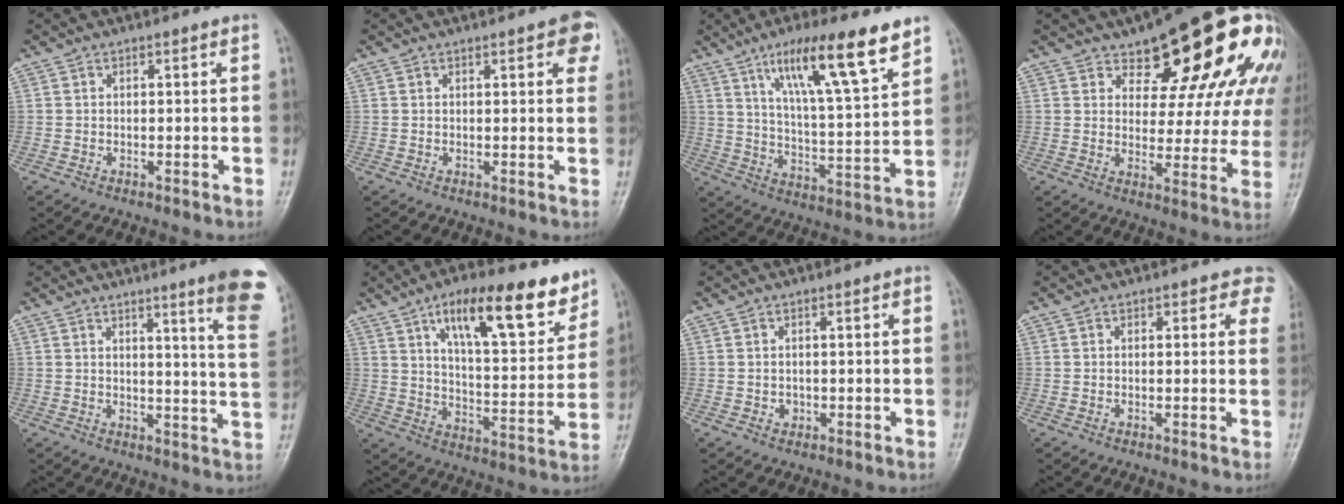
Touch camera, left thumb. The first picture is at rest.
{"total": 4.7, "force": [2.2, 1.6, 3.8], "torque": [-0.029, -0.003, 0.018]}
{"total": 16.7, "force": [10.3, 2.7, 12.9], "torque": [-0.202, -0.044, 0.178]}
{"total": 20.5, "force": [11.0, 9.2, 14.6], "torque": [-0.149, -0.048, 0.142]}
{"total": 16.3, "force": [9.2, 0.9, 13.4], "torque": [-0.148, -0.054, 0.106]}
{"total": 18.9, "force": [11.4, 6.6, 13.6], "torque": [-0.161, -0.051, 0.181]}
{"total": 1.3, "force": [-0.3, 1.1, 0.5], "torque": [-0.002, 0.003, -0.002]}
{"total": 3.5, "force": [2.1, 2.3, 1.6], "torque": [0.020, -0.005, 0.006]}